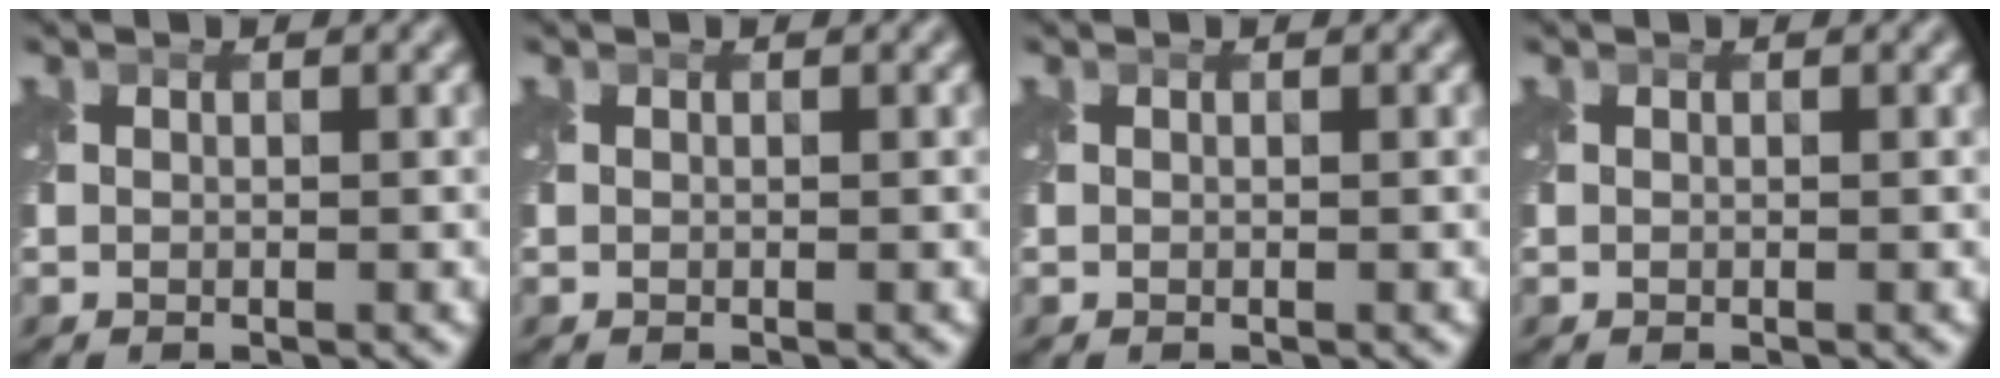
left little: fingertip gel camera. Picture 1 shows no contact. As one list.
[{"total": 0.0}, {"total": 0.0}, {"total": 0.0}]